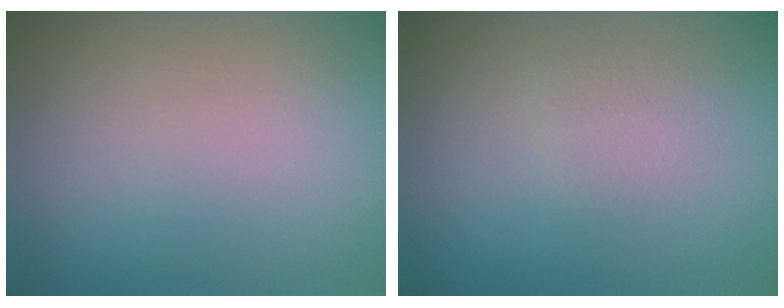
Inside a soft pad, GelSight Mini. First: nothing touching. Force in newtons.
{"total": 1.3, "press": 1.3, "slide": 0.2}